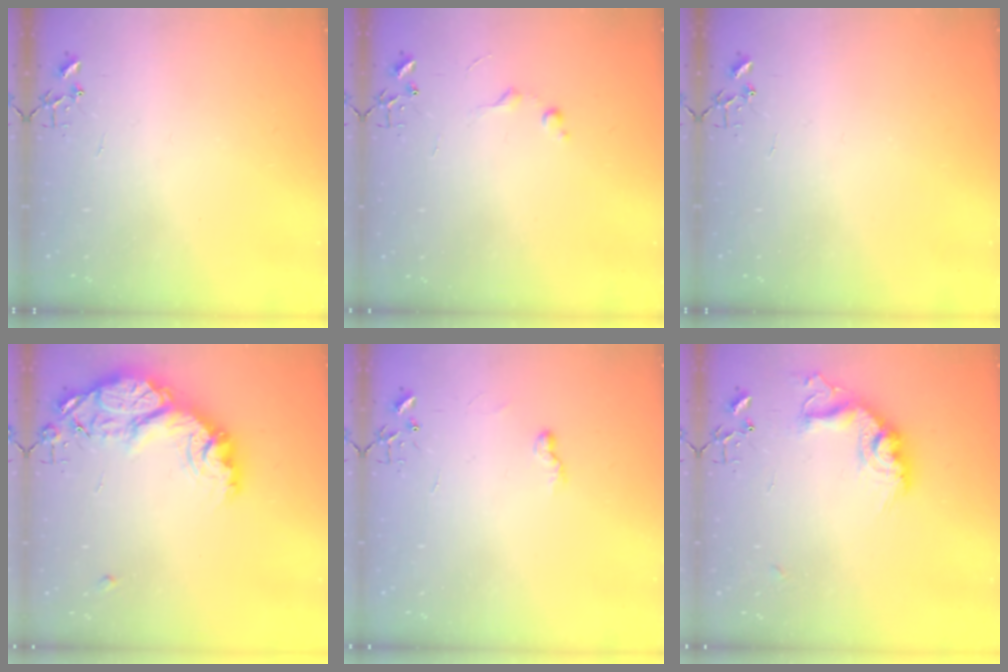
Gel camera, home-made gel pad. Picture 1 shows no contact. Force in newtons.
{"total": 6.8, "press": 6.7, "slide": 0.8}
{"total": 0.0}
{"total": 20.5, "press": 20.5, "slide": 1.5}
{"total": 4.6, "press": 4.6, "slide": 0.6}
{"total": 16.9, "press": 16.9, "slide": 1.2}